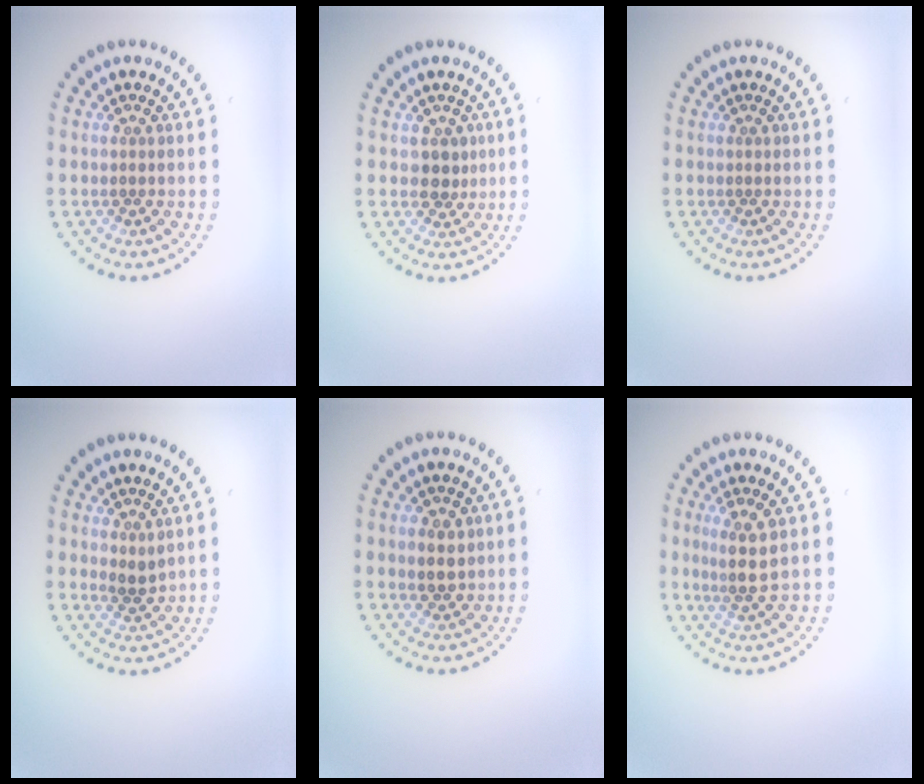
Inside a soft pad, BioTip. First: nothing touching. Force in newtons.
{"total": 1.9, "press": 1.6, "slide": 1.0}
{"total": 0.0}
{"total": 1.3, "press": 1.0, "slide": 0.9}
{"total": 2.4, "press": 2.2, "slide": 0.8}
{"total": 2.8, "press": 2.2, "slide": 1.7}